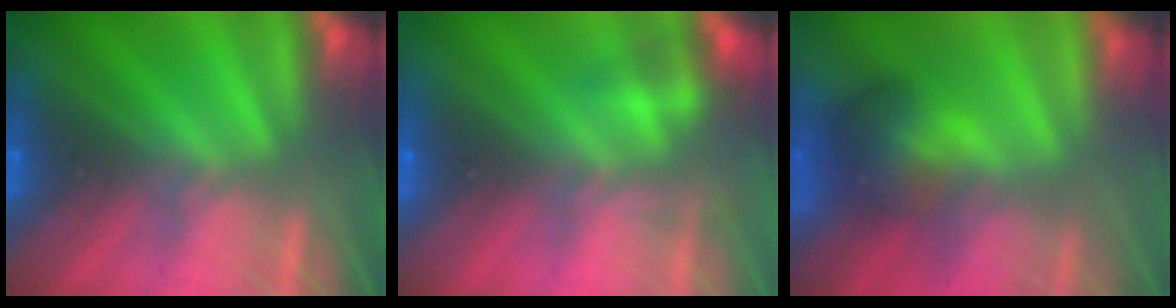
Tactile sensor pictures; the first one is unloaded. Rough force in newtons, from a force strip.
{"total": 2.3}
{"total": 9.1}